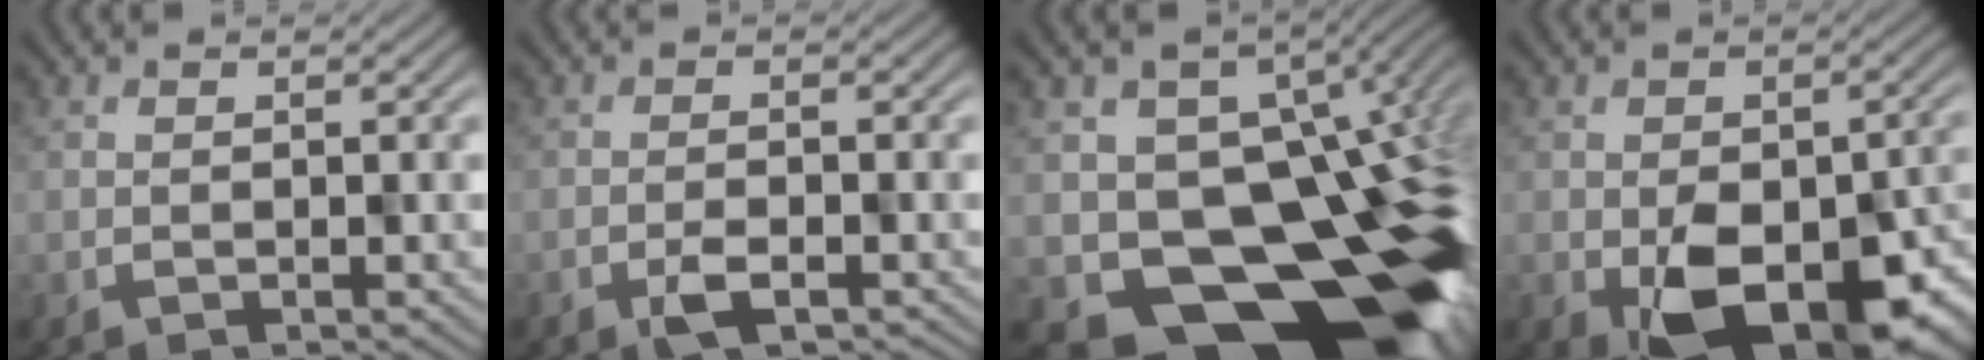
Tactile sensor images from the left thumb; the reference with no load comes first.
{"total": 2.0, "force": [-1.3, 0.7, 1.3], "torque": [-0.034, -0.007, -0.017]}
{"total": 18.9, "force": [-6.4, 14.5, 10.2], "torque": [-0.130, -0.048, -0.058]}
{"total": 12.8, "force": [-5.1, 7.2, 9.2], "torque": [-0.131, -0.037, -0.066]}